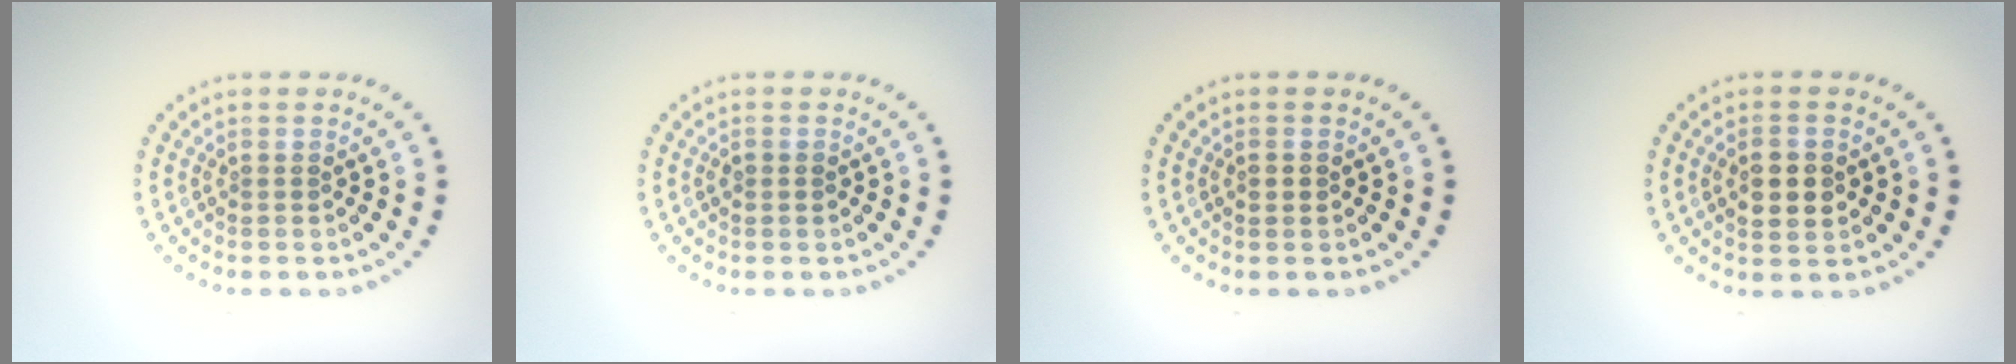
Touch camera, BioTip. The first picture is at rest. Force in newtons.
{"total": 0.9, "press": 0.9, "slide": 0.1}
{"total": 1.1, "press": 1.0, "slide": 0.2}
{"total": 2.8, "press": 2.8, "slide": 0.1}